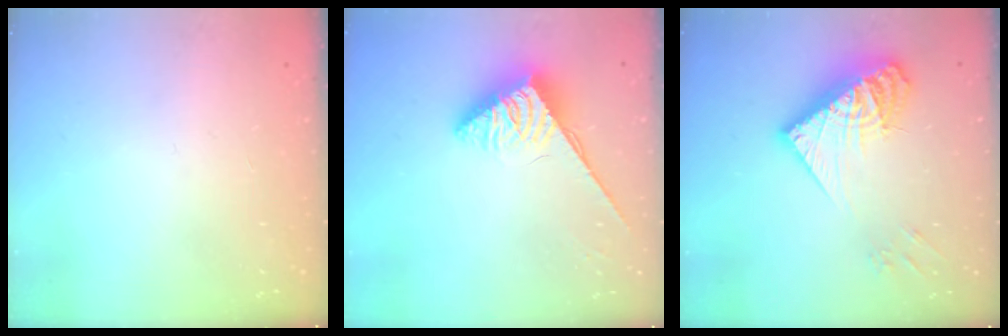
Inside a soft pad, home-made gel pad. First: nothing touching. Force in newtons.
{"total": 3.9, "press": 3.9, "slide": 0.5}
{"total": 17.9, "press": 17.8, "slide": 1.8}